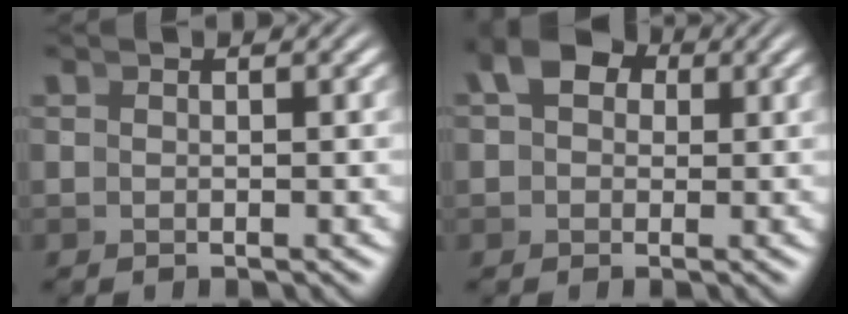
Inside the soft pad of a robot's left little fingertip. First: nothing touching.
{"total": 5.9, "force": [2.2, 4.4, 3.3], "torque": [-0.048, 0.015, 0.024]}